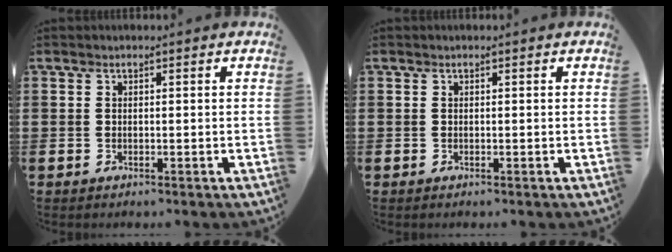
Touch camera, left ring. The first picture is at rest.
{"total": 0.0}